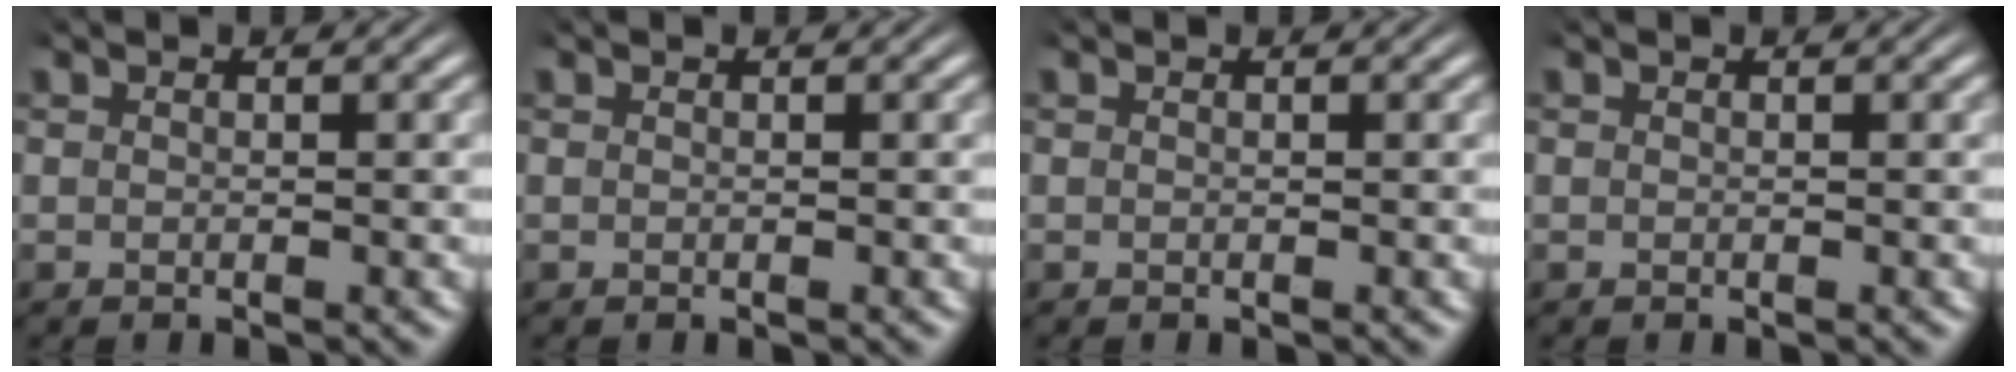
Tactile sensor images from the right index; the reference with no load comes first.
{"total": 0.0}
{"total": 0.0}
{"total": 0.0}